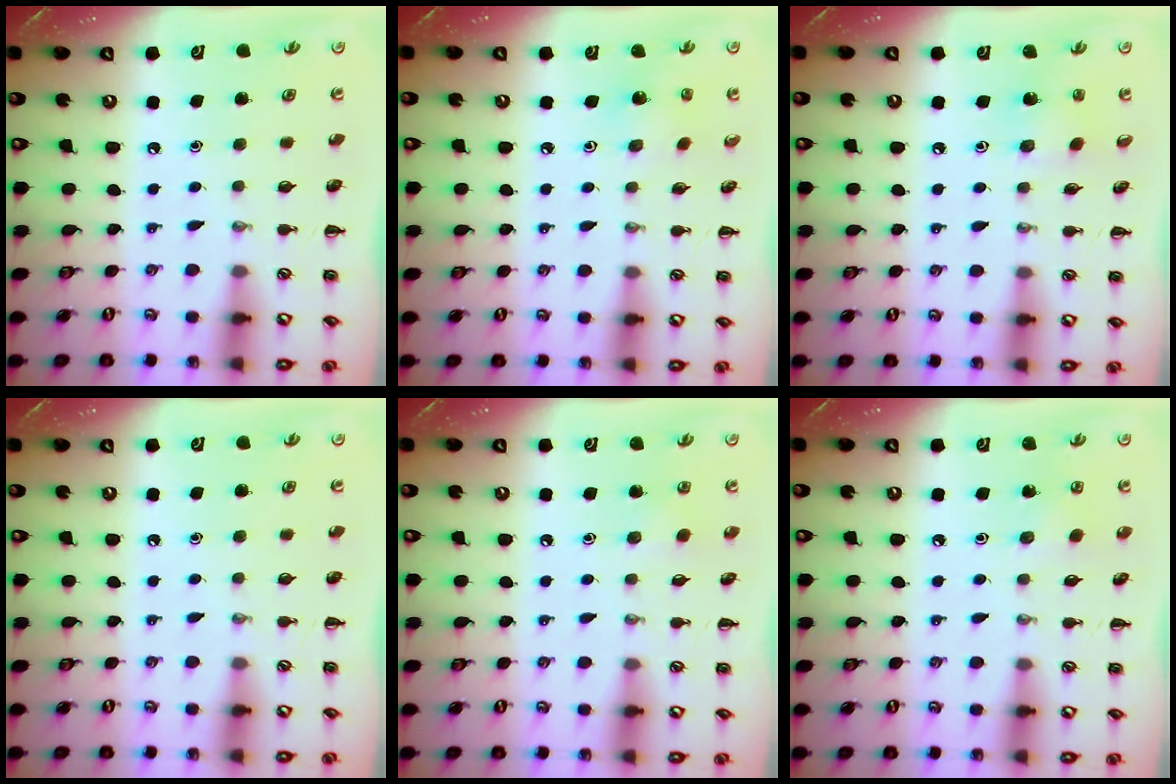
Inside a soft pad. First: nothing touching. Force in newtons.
{"total": 2.1, "press": 2.0, "slide": 0.5}
{"total": 1.7, "press": 1.6, "slide": 0.7}
{"total": 0.0}
{"total": 3.5, "press": 3.3, "slide": 1.1}
{"total": 2.6, "press": 2.4, "slide": 0.8}